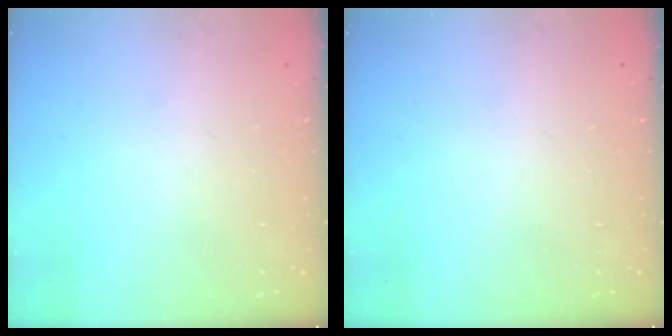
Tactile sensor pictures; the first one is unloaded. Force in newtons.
{"total": 0.0}